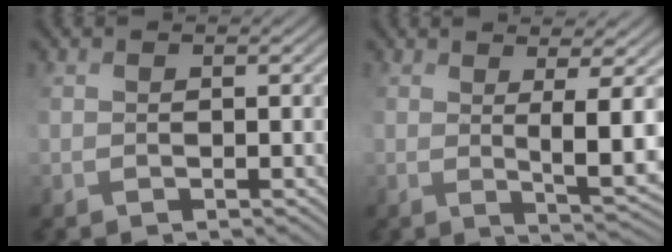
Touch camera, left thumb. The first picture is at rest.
{"total": 6.4, "force": [1.8, 1.0, 6.0], "torque": [-0.107, -0.003, 0.039]}